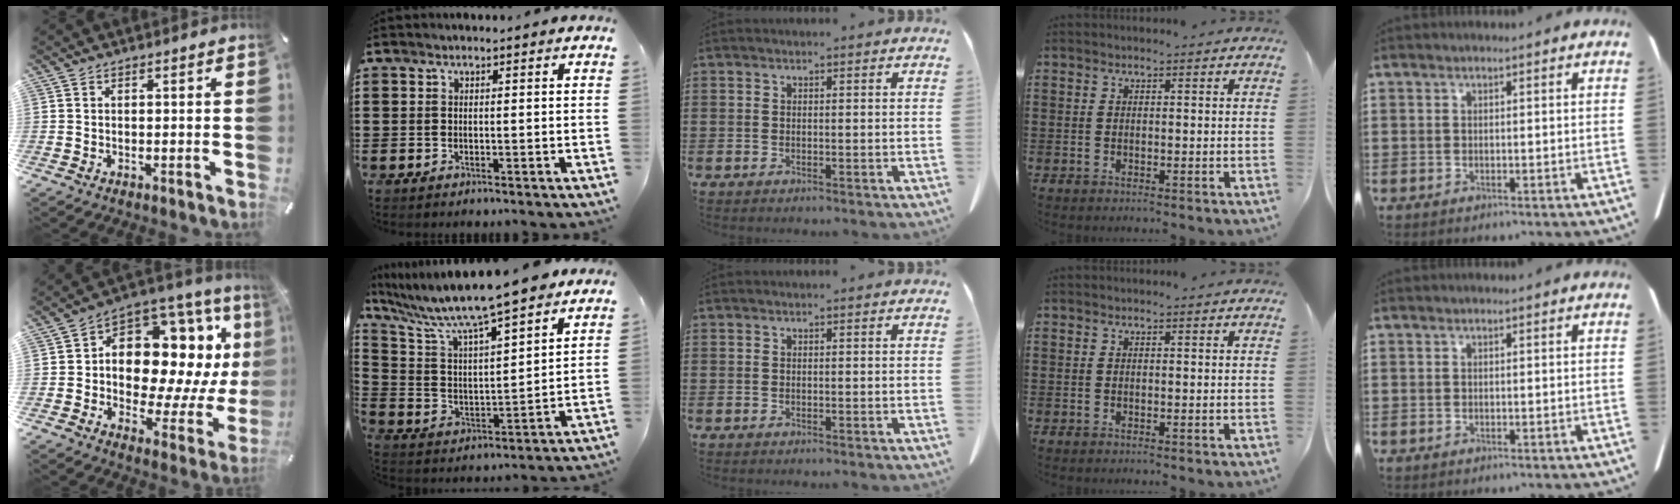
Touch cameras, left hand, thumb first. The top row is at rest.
{"thumb": {"total": 17.7, "force": [4.9, 11.7, 12.4], "torque": [-0.187, -0.048, 0.082]}, "index": {"total": 9.3, "force": [8.3, 0.0, 4.2], "torque": [-0.119, -0.058, 0.136]}}